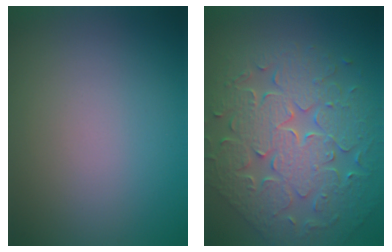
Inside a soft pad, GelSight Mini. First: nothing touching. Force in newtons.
{"total": 9.5, "press": 6.7, "slide": 6.6}